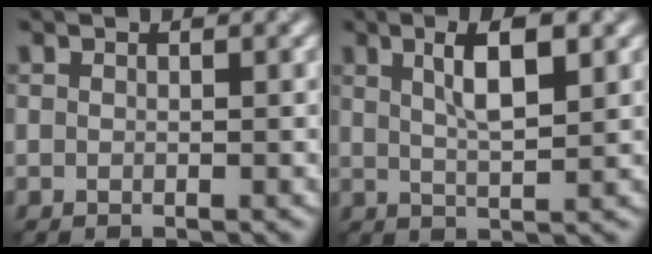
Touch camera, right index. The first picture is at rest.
{"total": 3.9, "force": [1.2, 0.6, 3.6], "torque": [-0.071, 0.008, 0.033]}